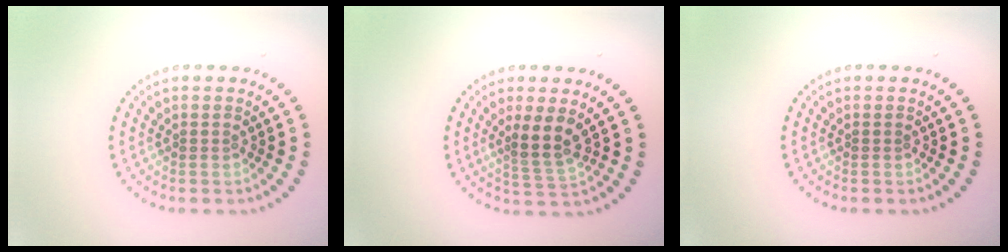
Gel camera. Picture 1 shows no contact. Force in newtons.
{"total": 2.8, "press": 2.3, "slide": 1.6}
{"total": 0.0}